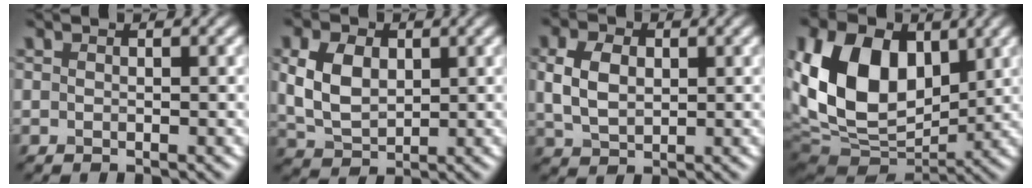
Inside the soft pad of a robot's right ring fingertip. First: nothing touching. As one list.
[{"total": 5.3, "force": [1.0, 3.7, 3.7], "torque": [-0.085, 0.004, 0.019]}, {"total": 4.3, "force": [0.8, 3.0, 3.0], "torque": [-0.072, 0.004, 0.013]}, {"total": 13.4, "force": [2.5, 9.3, 9.3], "torque": [-0.197, 0.005, 0.038]}]